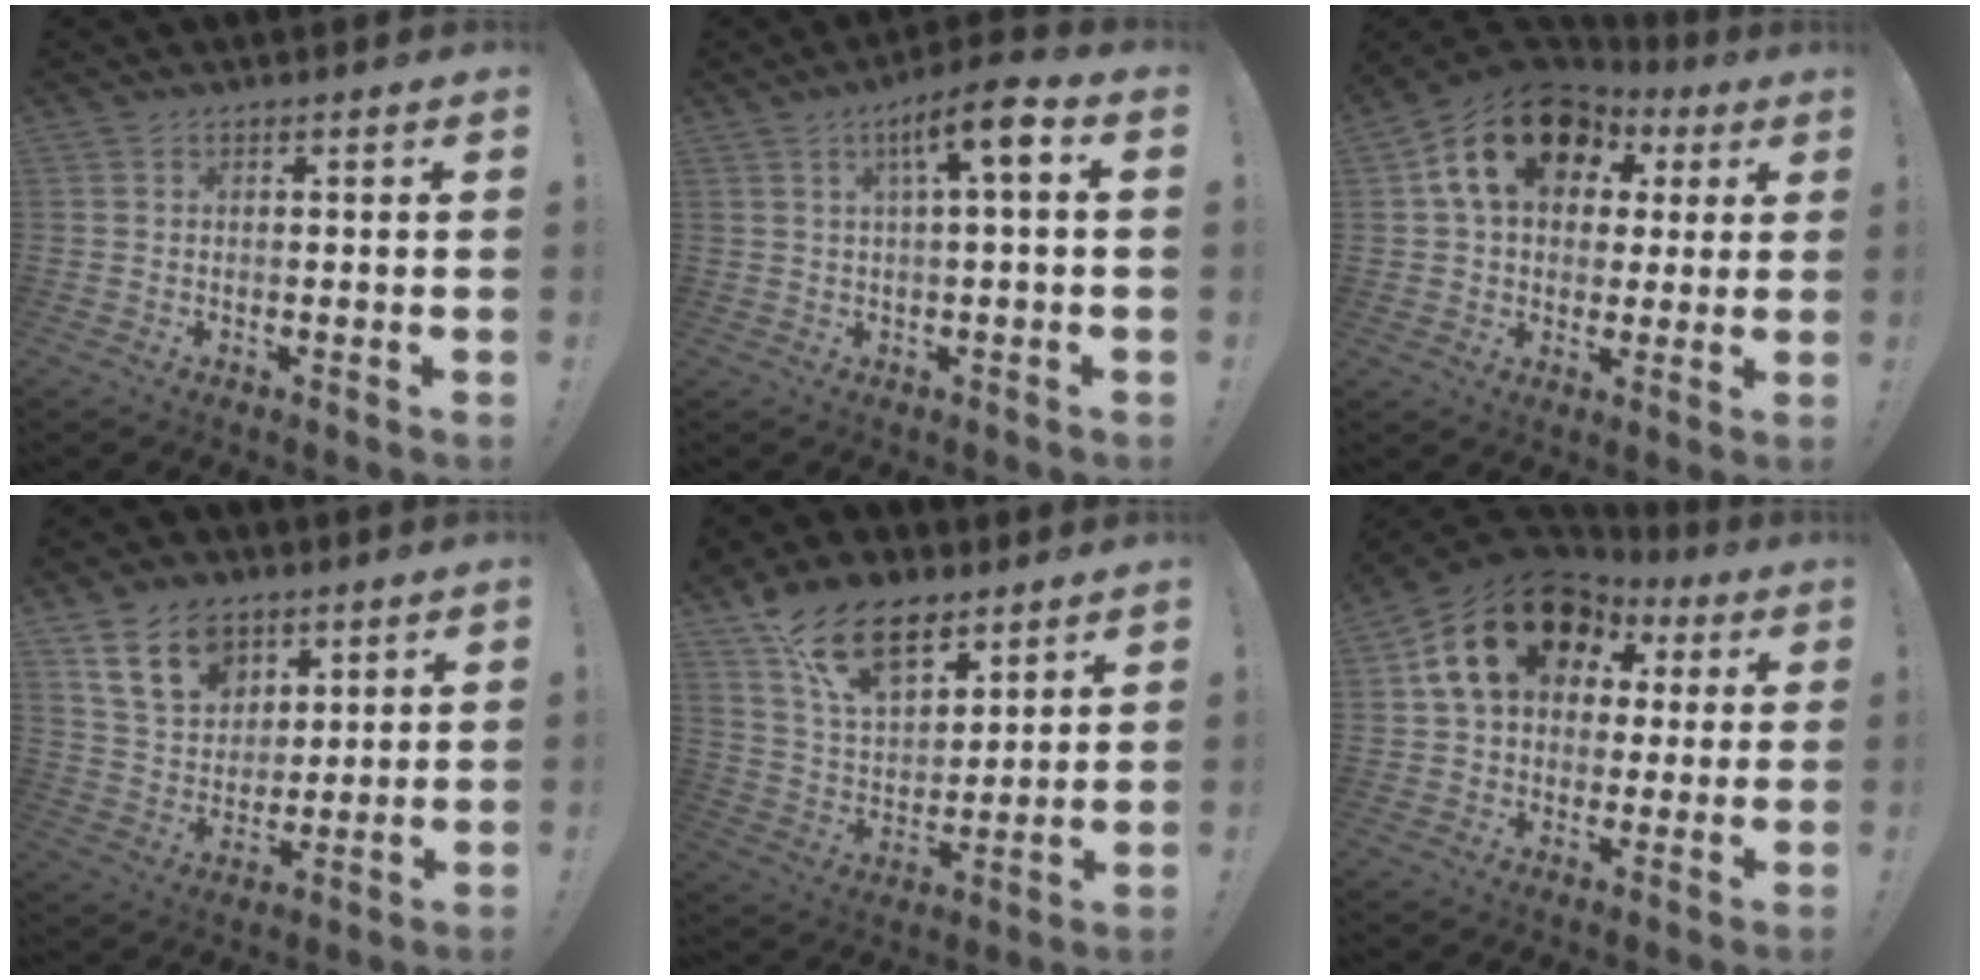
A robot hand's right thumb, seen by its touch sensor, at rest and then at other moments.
{"total": 8.3, "force": [2.2, 1.1, 7.9], "torque": [-0.118, -0.009, 0.028]}
{"total": 18.4, "force": [7.0, 13.0, 11.1], "torque": [-0.173, -0.017, 0.123]}
{"total": 14.7, "force": [7.8, 10.5, 6.6], "torque": [-0.103, -0.038, 0.152]}
{"total": 17.0, "force": [11.1, 9.5, 8.7], "torque": [-0.152, -0.064, 0.208]}
{"total": 19.9, "force": [7.7, 14.1, 11.7], "torque": [-0.178, -0.020, 0.144]}